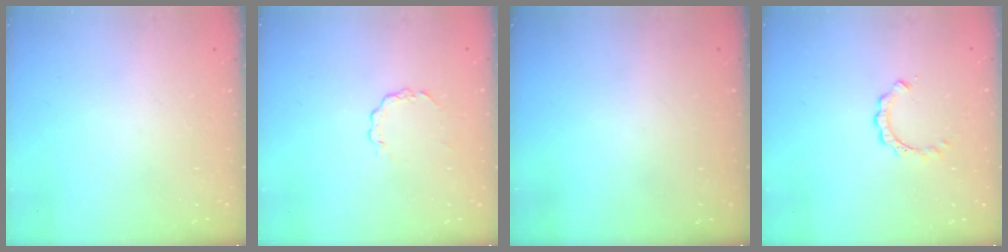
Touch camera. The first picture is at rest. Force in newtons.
{"total": 1.7, "press": 1.7, "slide": 0.2}
{"total": 0.0}
{"total": 3.8, "press": 3.8, "slide": 0.1}